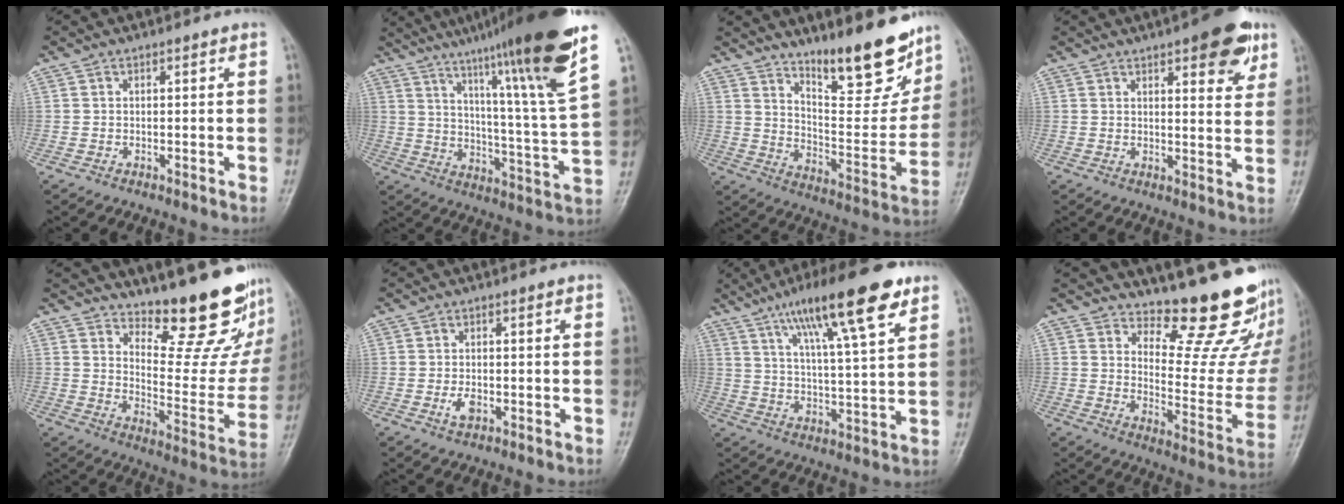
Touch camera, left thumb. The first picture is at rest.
{"total": 23.8, "force": [15.8, 0.7, 17.8], "torque": [-0.250, -0.068, 0.235]}
{"total": 19.1, "force": [14.1, 5.5, 11.7], "torque": [-0.124, -0.102, 0.224]}
{"total": 10.2, "force": [5.7, 3.5, 7.7], "torque": [-0.069, -0.022, 0.070]}
{"total": 19.1, "force": [15.8, 5.3, 9.3], "torque": [-0.078, -0.145, 0.214]}
{"total": 2.6, "force": [-0.9, 1.5, 1.9], "torque": [-0.034, 0.000, -0.017]}
{"total": 18.2, "force": [10.5, 4.0, 14.4], "torque": [-0.215, -0.026, 0.173]}
{"total": 17.1, "force": [15.1, 4.5, 6.8], "torque": [-0.038, -0.163, 0.196]}